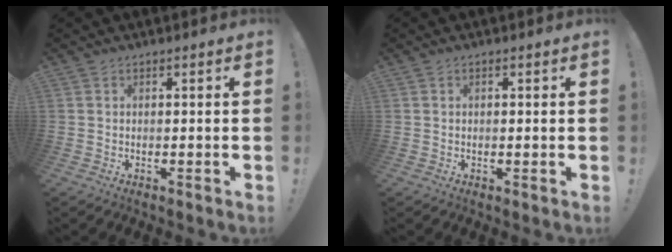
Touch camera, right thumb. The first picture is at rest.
{"total": 0.5, "force": [0.0, 0.2, 0.5], "torque": [-0.008, 0.002, 0.000]}